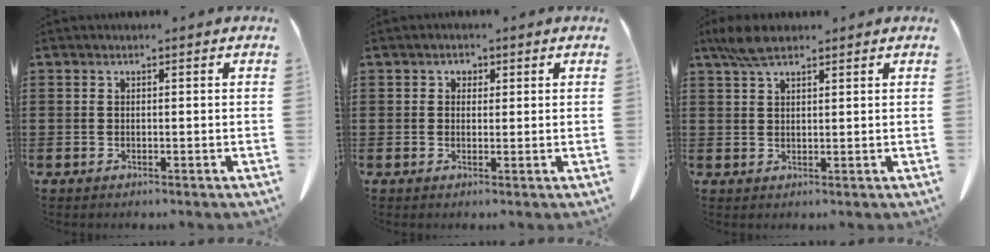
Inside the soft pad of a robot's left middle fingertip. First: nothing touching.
{"total": 1.3, "force": [0.5, 1.1, 0.4], "torque": [-0.004, 0.001, 0.008]}
{"total": 4.7, "force": [3.2, 1.6, 3.1], "torque": [-0.070, 0.004, 0.060]}